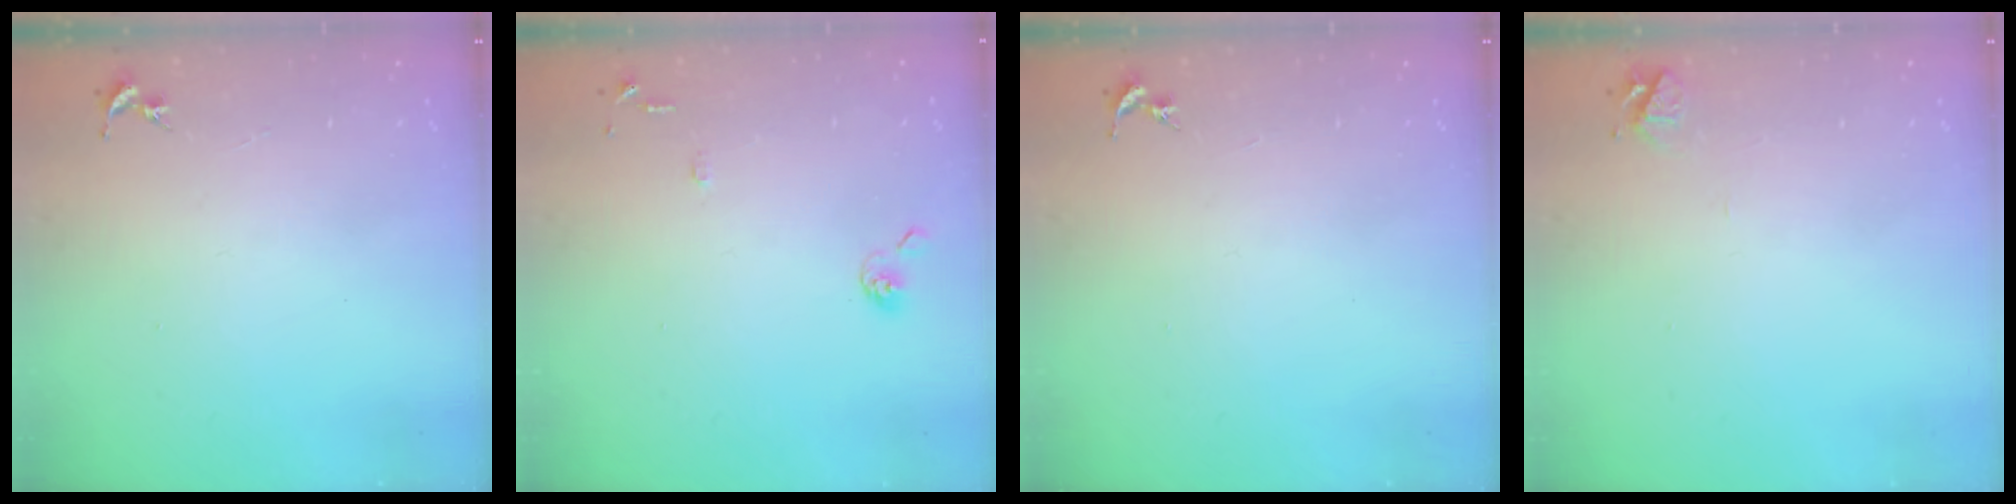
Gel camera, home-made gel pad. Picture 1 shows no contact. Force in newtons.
{"total": 7.0, "press": 7.0, "slide": 0.7}
{"total": 0.0}
{"total": 4.9, "press": 4.9, "slide": 0.5}